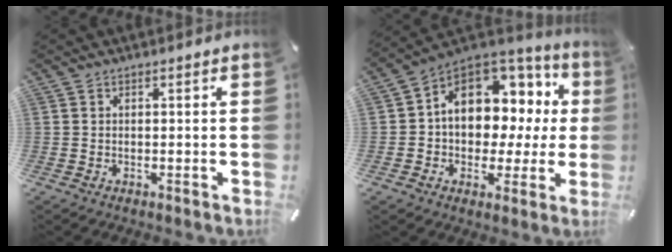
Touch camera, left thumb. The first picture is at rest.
{"total": 11.5, "force": [3.1, 9.3, 6.0], "torque": [-0.087, -0.035, 0.060]}